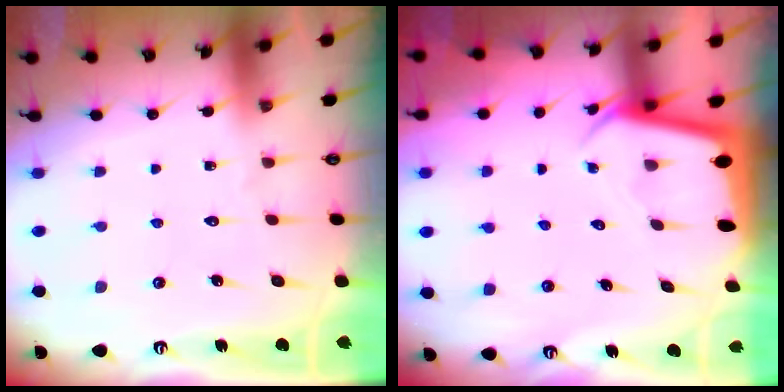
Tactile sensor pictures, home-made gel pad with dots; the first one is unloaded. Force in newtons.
{"total": 2.4, "press": 2.4, "slide": 0.1}